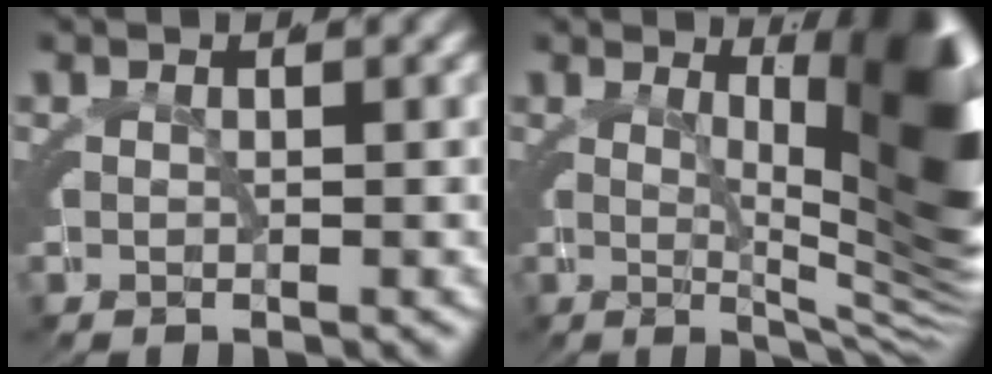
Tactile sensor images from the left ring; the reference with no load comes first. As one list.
[{"total": 15.0, "force": [1.0, 5.9, 13.8], "torque": [-0.125, 0.012, 0.011]}]